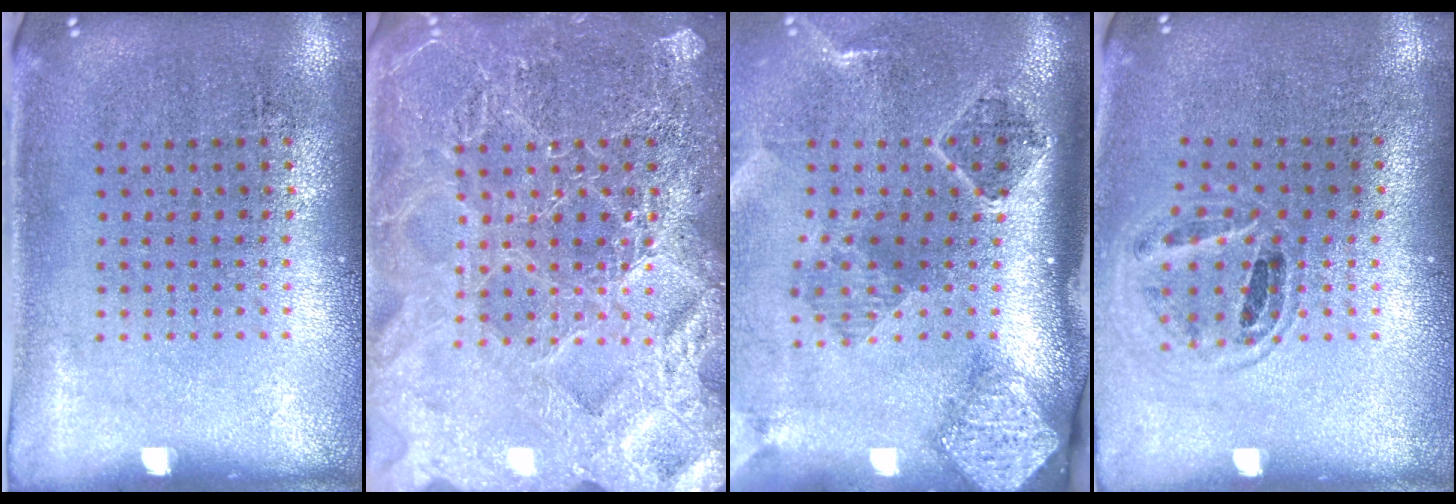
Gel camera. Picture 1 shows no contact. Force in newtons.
{"total": 6.2, "press": 6.2, "slide": 0.8}
{"total": 2.8, "press": 1.9, "slide": 2.1}
{"total": 0.9, "press": 0.9, "slide": 0.2}